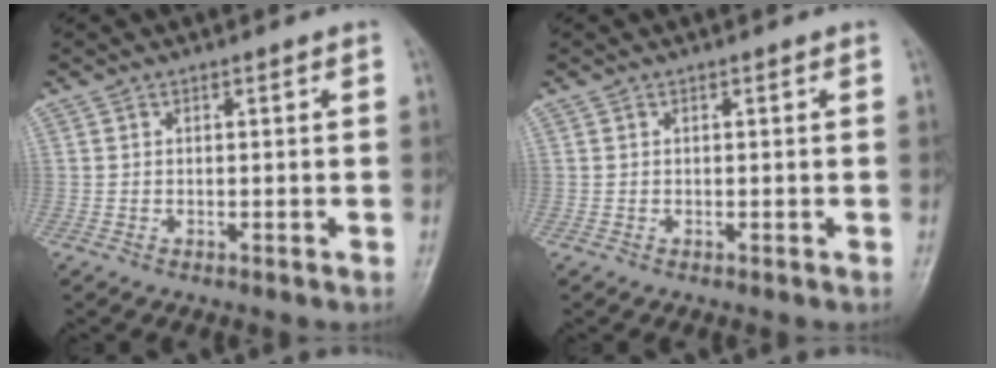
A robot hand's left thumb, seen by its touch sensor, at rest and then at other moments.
{"total": 0.0}